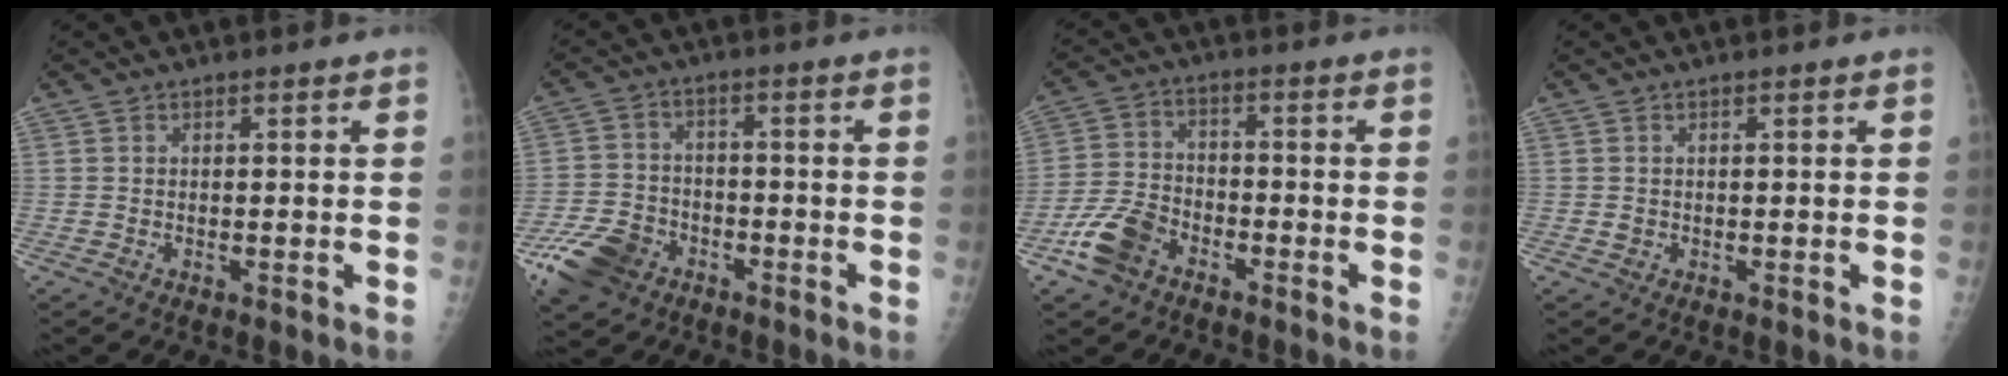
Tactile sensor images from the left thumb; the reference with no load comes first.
{"total": 9.6, "force": [-5.3, 6.9, 4.2], "torque": [-0.077, 0.022, -0.097]}
{"total": 8.7, "force": [-5.0, 5.5, 4.6], "torque": [-0.092, 0.021, -0.098]}
{"total": 0.8, "force": [0.0, 0.7, 0.3], "torque": [-0.003, 0.001, 0.002]}